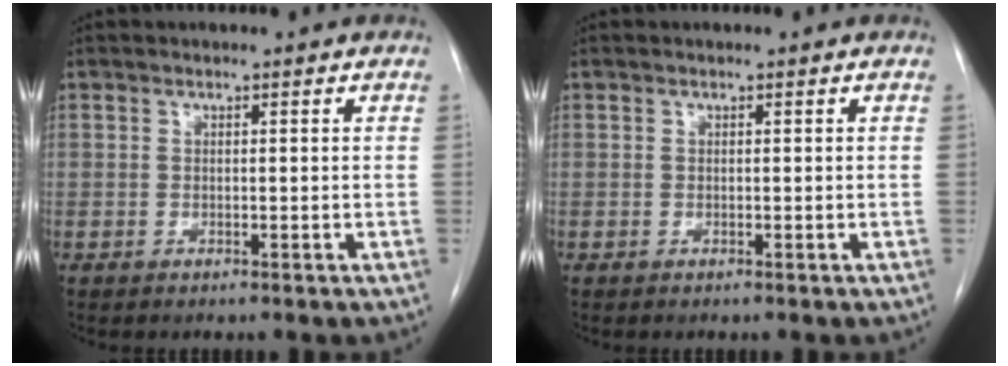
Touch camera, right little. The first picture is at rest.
{"total": 0.0}